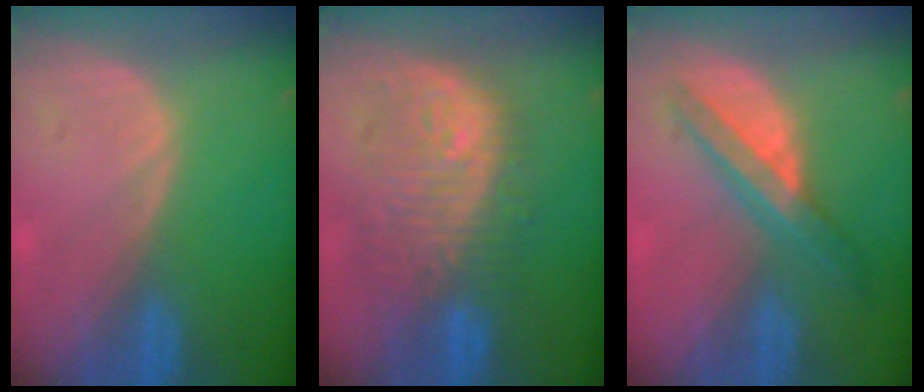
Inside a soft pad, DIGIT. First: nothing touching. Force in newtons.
{"total": 11.0, "press": 10.5, "slide": 3.3}
{"total": 7.1, "press": 6.0, "slide": 3.7}